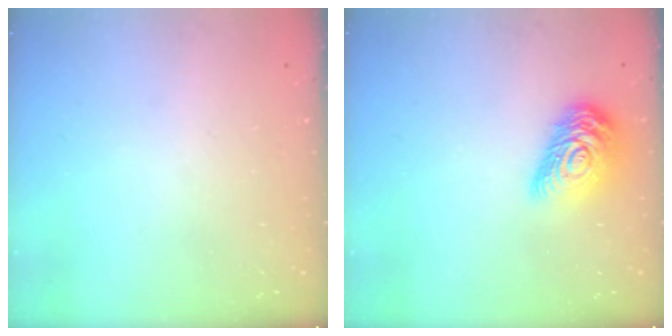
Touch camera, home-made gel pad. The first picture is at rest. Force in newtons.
{"total": 13.8, "press": 13.8, "slide": 0.7}